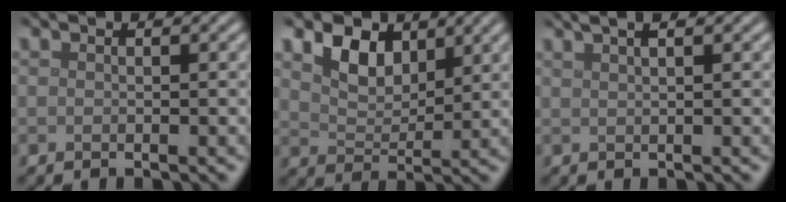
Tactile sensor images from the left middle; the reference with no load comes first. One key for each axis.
{"total": 4.1, "fx": 2.4, "fy": 2.6, "fz": 2.2, "tx": -0.054, "ty": -0.003, "tz": 0.040}
{"total": 4.4, "fx": 2.7, "fy": 1.9, "fz": 3.0, "tx": -0.016, "ty": 0.028, "tz": 0.012}